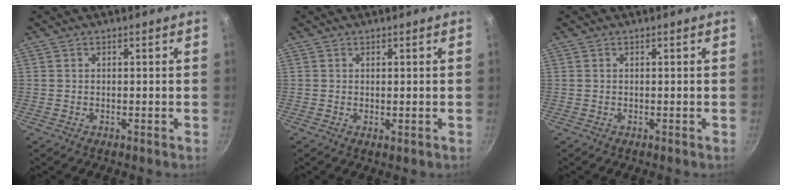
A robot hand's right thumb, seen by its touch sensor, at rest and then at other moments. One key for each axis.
{"total": 0.6, "fx": 0.2, "fy": 0.2, "fz": 0.6, "tx": -0.008, "ty": -0.006, "tz": 0.001}
{"total": 0.0}